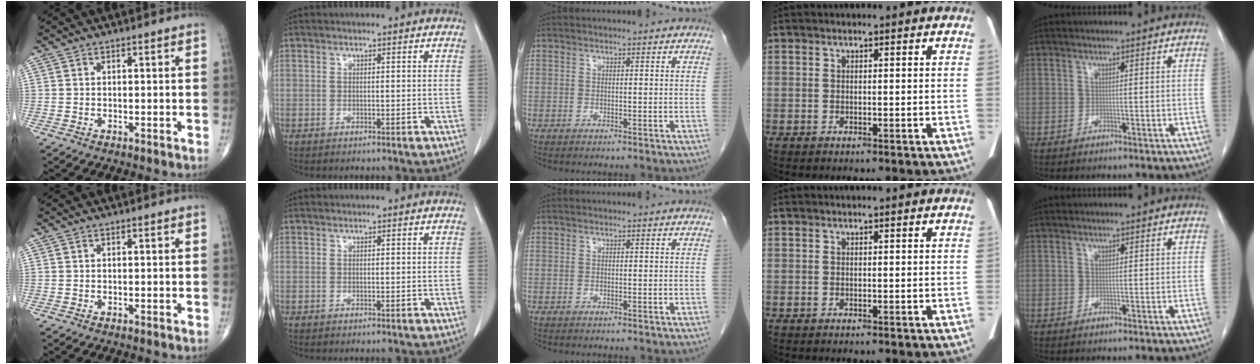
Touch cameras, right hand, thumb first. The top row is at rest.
{}